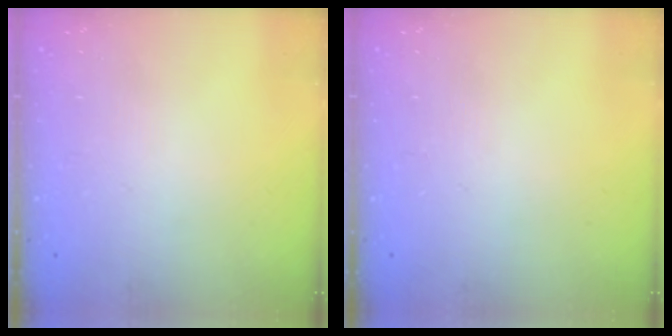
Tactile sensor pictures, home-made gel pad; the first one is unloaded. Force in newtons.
{"total": 0.0}